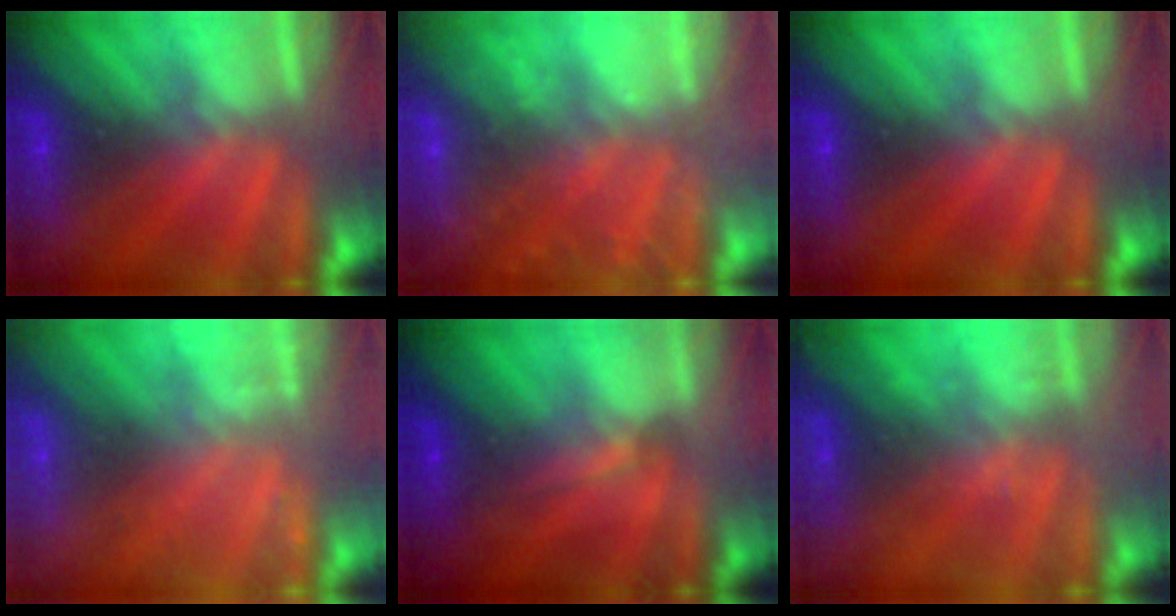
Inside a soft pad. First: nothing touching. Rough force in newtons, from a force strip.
{"total": 8.3}
{"total": 0.0}
{"total": 2.3}
{"total": 1.6}
{"total": 2.2}